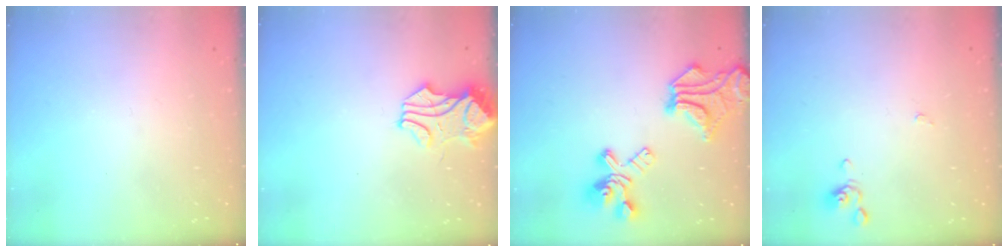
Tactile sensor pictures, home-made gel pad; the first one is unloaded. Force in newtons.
{"total": 1.7, "press": 1.5, "slide": 0.8}
{"total": 14.7, "press": 14.4, "slide": 3.0}
{"total": 0.0}